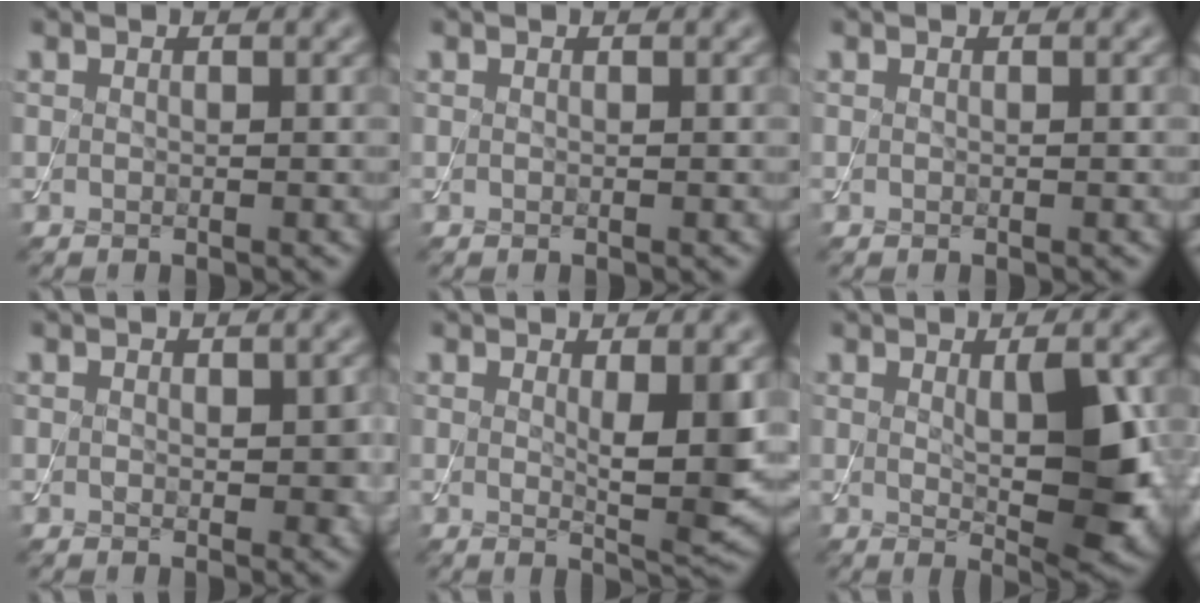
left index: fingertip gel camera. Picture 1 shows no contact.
{"total": 0.0}
{"total": 0.0}
{"total": 2.1, "force": [0.2, 1.2, 1.8], "torque": [-0.021, -0.005, 0.007]}
{"total": 4.2, "force": [0.7, 0.8, 4.0], "torque": [-0.059, -0.014, 0.016]}
{"total": 6.4, "force": [0.7, 1.7, 6.2], "torque": [-0.088, -0.005, 0.017]}